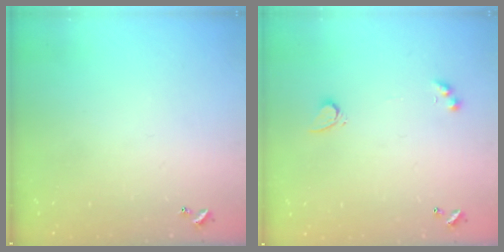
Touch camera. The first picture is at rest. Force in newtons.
{"total": 2.6, "press": 2.6, "slide": 0.5}